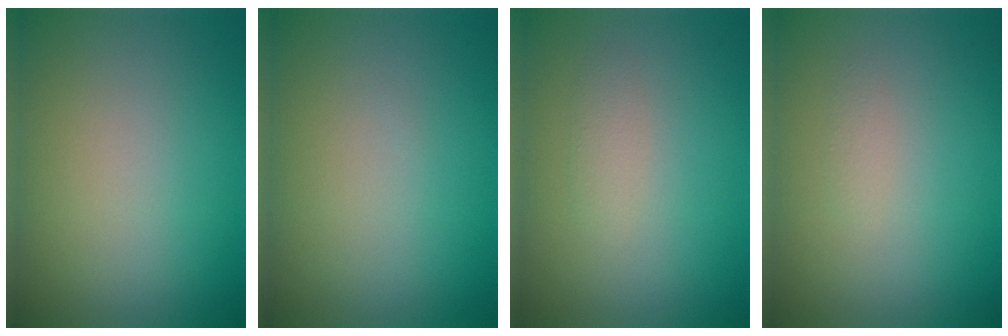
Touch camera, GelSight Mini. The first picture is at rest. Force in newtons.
{"total": 0.0}
{"total": 1.1, "press": 1.1, "slide": 0.1}
{"total": 0.6, "press": 0.6, "slide": 0.0}